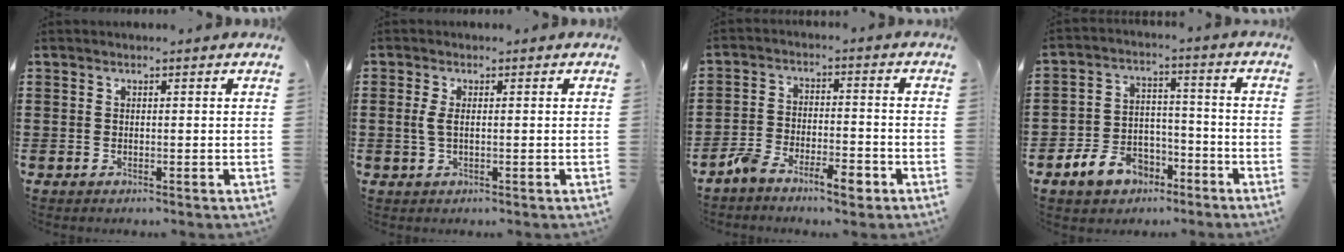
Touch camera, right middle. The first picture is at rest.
{"total": 2.4, "force": [0.2, 1.1, 2.1], "torque": [-0.059, -0.002, -0.002]}
{"total": 5.9, "force": [-4.8, 2.0, 2.8], "torque": [-0.056, 0.017, -0.092]}
{"total": 7.5, "force": [-5.5, 4.5, 2.4], "torque": [-0.058, 0.030, -0.108]}